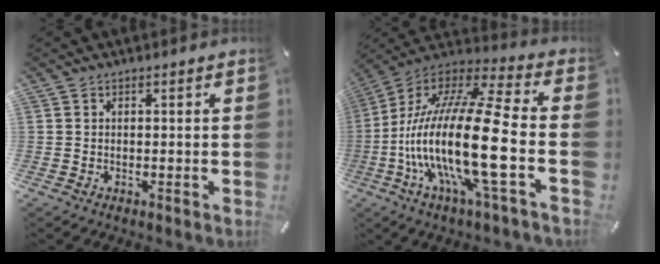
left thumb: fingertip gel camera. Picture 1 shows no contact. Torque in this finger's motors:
{"motor_torque": [1.61, 2.90, 2.77, 0.00, 1.05]}